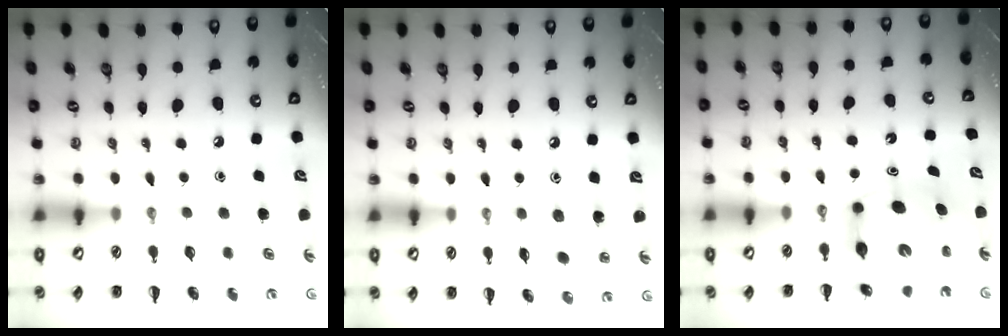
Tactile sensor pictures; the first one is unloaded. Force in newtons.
{"total": 3.5, "press": 3.4, "slide": 0.9}
{"total": 9.2, "press": 8.8, "slide": 2.7}